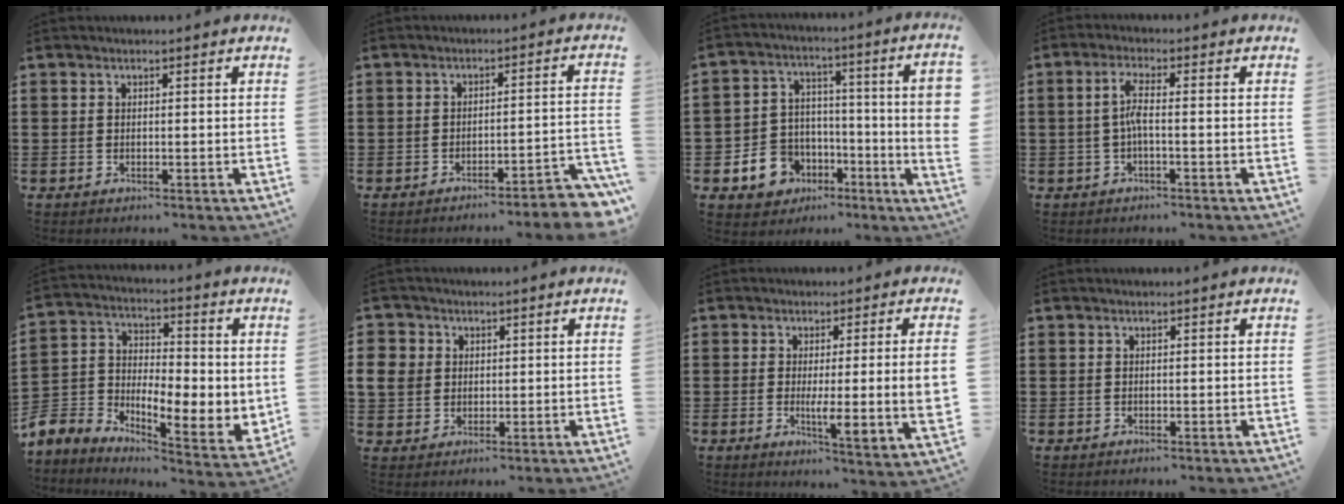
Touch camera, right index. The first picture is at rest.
{"total": 3.7, "force": [-3.3, -0.2, 1.6], "torque": [-0.028, -0.011, -0.069]}
{"total": 8.3, "force": [-3.6, 5.7, 4.8], "torque": [-0.106, 0.021, -0.064]}
{"total": 3.2, "force": [-0.7, 0.4, 3.1], "torque": [-0.066, -0.002, -0.018]}
{"total": 4.7, "force": [-1.0, 3.8, 2.4], "torque": [-0.068, -0.032, -0.020]}
{"total": 4.7, "force": [0.8, 4.4, 1.5], "torque": [-0.053, 0.012, 0.014]}
{"total": 6.7, "force": [0.1, 0.4, 6.7], "torque": [-0.119, -0.015, -0.001]}
{"total": 0.0}